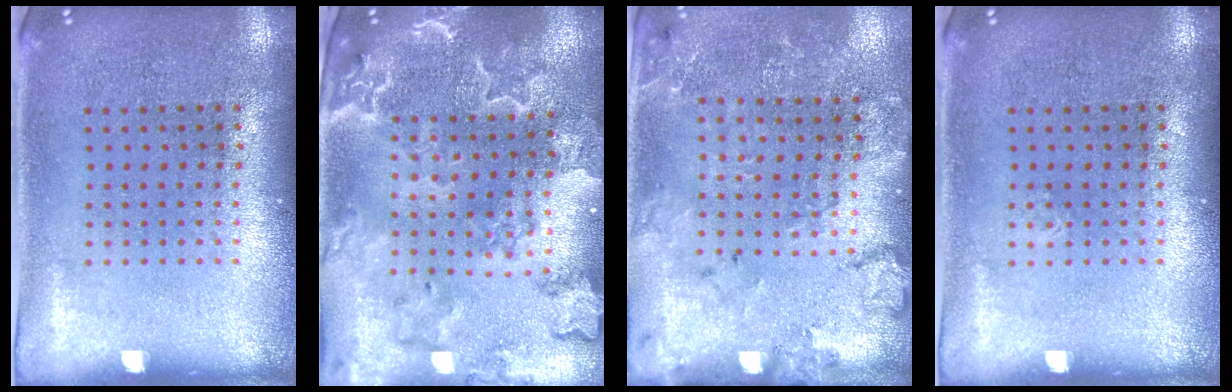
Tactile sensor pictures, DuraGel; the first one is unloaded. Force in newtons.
{"total": 3.3, "press": 3.0, "slide": 1.4}
{"total": 1.7, "press": 1.6, "slide": 0.5}
{"total": 0.0}